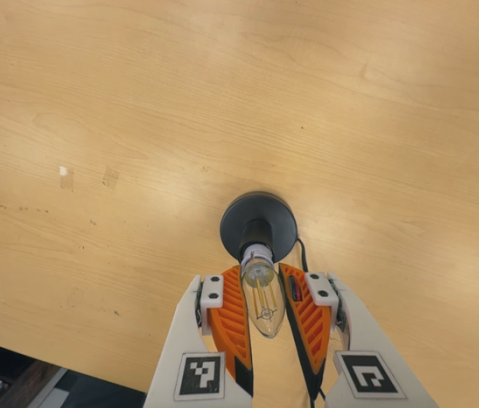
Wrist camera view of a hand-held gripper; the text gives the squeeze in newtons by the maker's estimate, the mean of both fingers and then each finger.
{"total": 10.9, "left": 10.4, "right": 11.4}